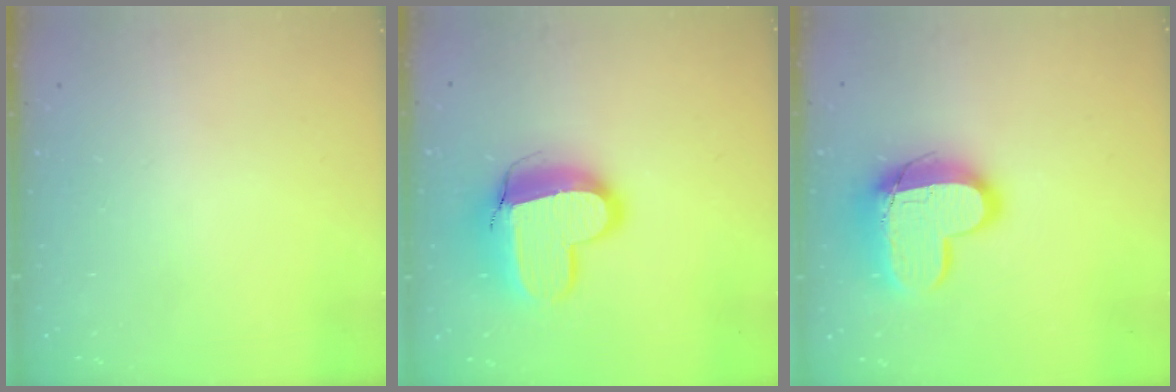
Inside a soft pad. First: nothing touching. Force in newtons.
{"total": 14.4, "press": 14.4, "slide": 1.1}
{"total": 15.2, "press": 15.2, "slide": 1.3}